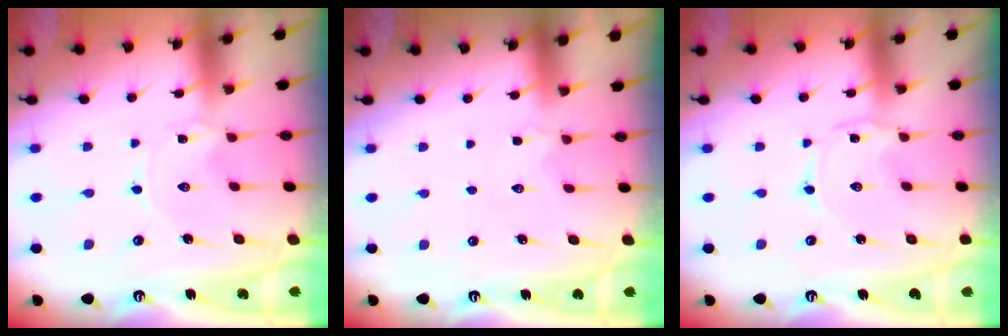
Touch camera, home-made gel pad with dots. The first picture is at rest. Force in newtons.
{"total": 2.7, "press": 2.5, "slide": 1.0}
{"total": 0.6, "press": 0.6, "slide": 0.1}